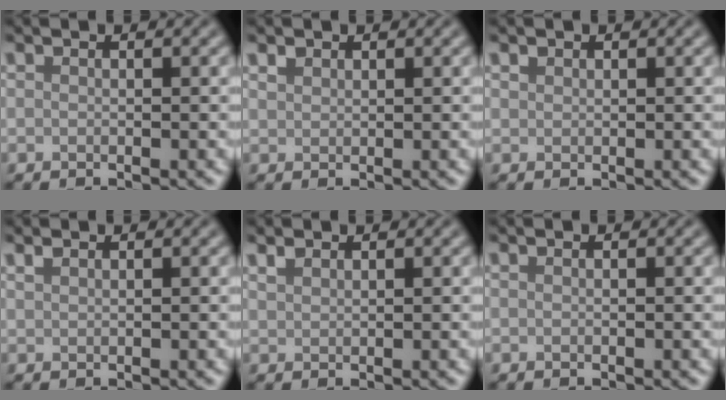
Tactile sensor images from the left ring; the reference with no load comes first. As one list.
[{"total": 1.0, "force": [0.7, 0.6, 0.2], "torque": [-0.005, 0.001, 0.015]}, {"total": 0.6, "force": [0.4, 0.5, 0.1], "torque": [0.001, -0.001, 0.009]}, {"total": 0.8, "force": [0.7, 0.3, 0.3], "torque": [-0.010, 0.002, 0.016]}, {"total": 1.1, "force": [1.0, 0.5, 0.4], "torque": [-0.013, 0.002, 0.023]}, {"total": 0.0}]